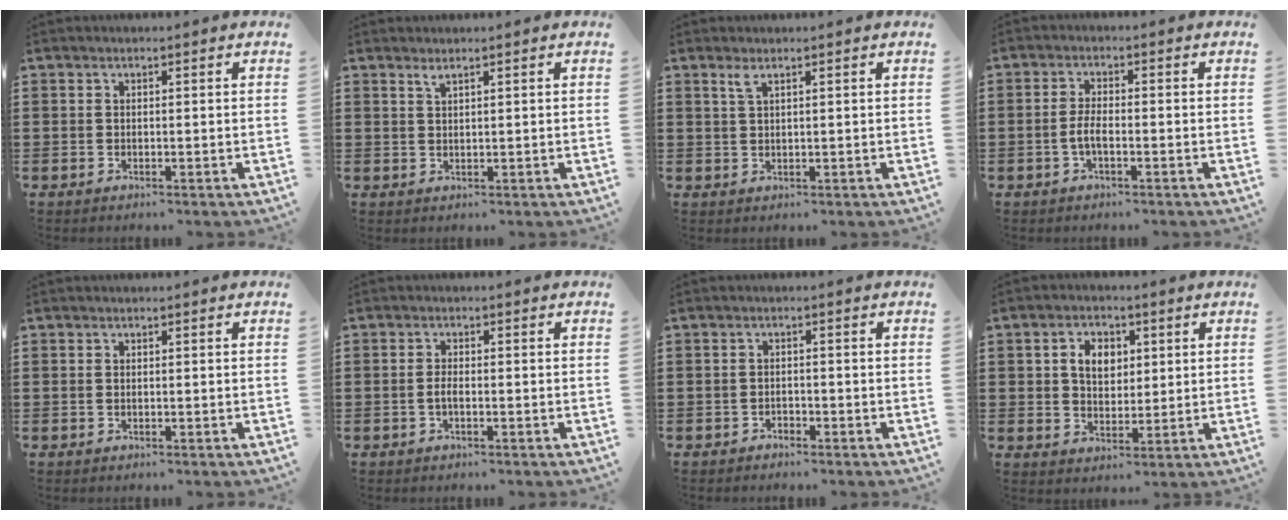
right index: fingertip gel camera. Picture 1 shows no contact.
{"total": 1.1, "force": [0.9, 0.1, 0.6], "torque": [-0.013, 0.000, 0.016]}
{"total": 1.4, "force": [0.8, 0.2, 1.1], "torque": [-0.024, 0.002, 0.014]}
{"total": 2.7, "force": [-1.0, 0.7, 2.4], "torque": [-0.059, -0.003, -0.023]}
{"total": 0.0}
{"total": 1.5, "force": [-0.5, 0.4, 1.3], "torque": [-0.033, -0.002, -0.012]}
{"total": 1.1, "force": [-1.0, 0.2, 0.0], "torque": [-0.005, 0.000, -0.022]}
{"total": 4.9, "force": [1.1, 3.5, 3.2], "torque": [-0.067, 0.012, 0.014]}